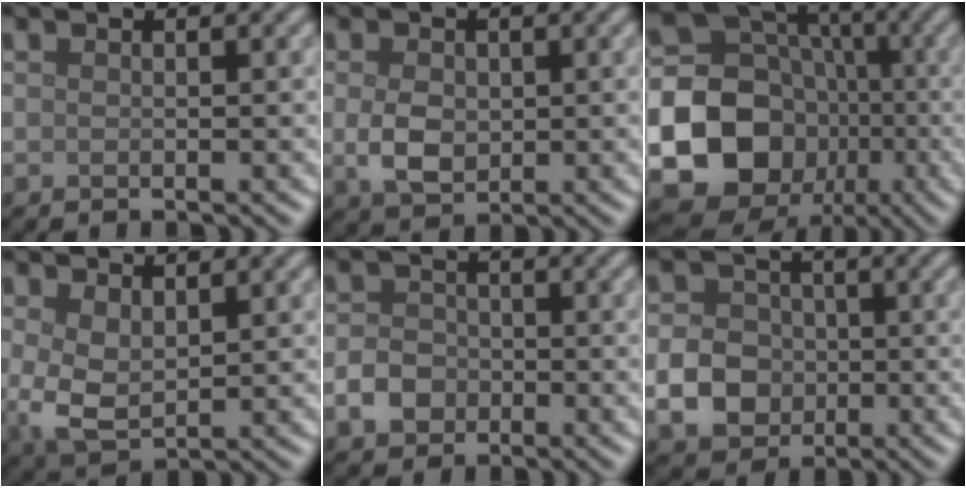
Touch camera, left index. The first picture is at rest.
{"total": 3.4, "force": [-0.1, 2.5, 2.4], "torque": [-0.050, -0.002, -0.001]}
{"total": 20.8, "force": [-4.9, 18.9, 7.2], "torque": [-0.179, -0.019, -0.114]}
{"total": 3.9, "force": [0.7, 2.3, 3.2], "torque": [-0.075, -0.002, 0.019]}
{"total": 2.8, "force": [-1.1, 2.2, 1.2], "torque": [-0.021, 0.002, -0.025]}
{"total": 4.6, "force": [-0.9, 4.0, 2.1], "torque": [-0.038, 0.003, -0.025]}